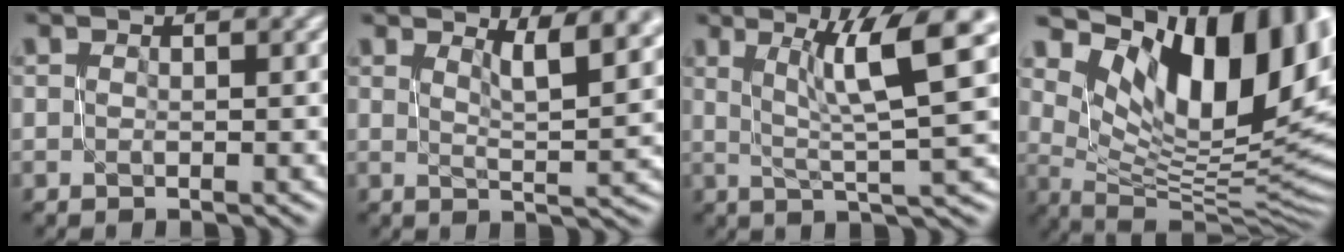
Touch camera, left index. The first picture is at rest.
{"total": 5.3, "force": [2.8, 1.5, 4.2], "torque": [-0.052, -0.001, 0.051]}
{"total": 7.7, "force": [2.9, 1.3, 7.0], "torque": [-0.100, 0.012, 0.053]}
{"total": 14.5, "force": [6.5, 6.5, 11.2], "torque": [-0.154, 0.009, 0.117]}